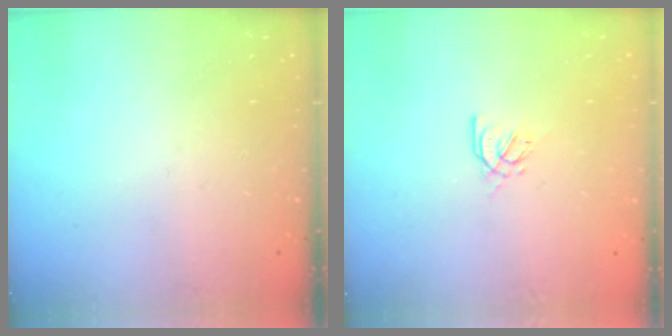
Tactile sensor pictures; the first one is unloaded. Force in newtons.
{"total": 2.4, "press": 2.4, "slide": 0.5}